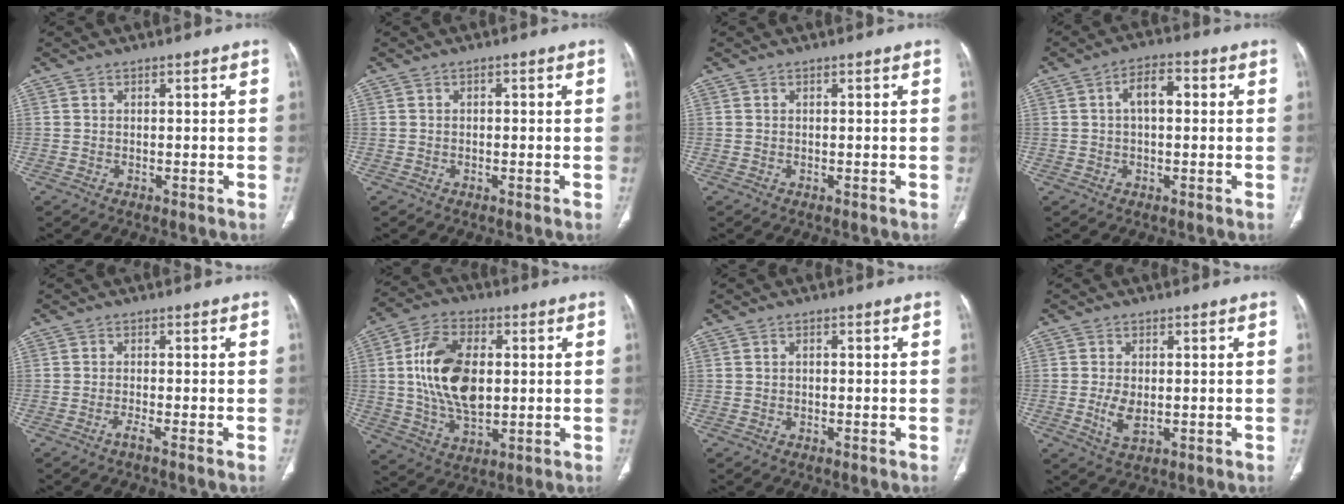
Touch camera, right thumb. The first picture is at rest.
{"total": 0.5, "force": [-0.1, 0.4, 0.3], "torque": [-0.001, 0.002, -0.005]}
{"total": 0.0}
{"total": 5.6, "force": [0.8, 3.0, 4.7], "torque": [-0.078, 0.020, 0.006]}
{"total": 1.4, "force": [-0.9, -0.6, 0.8], "torque": [-0.016, 0.000, -0.021]}
{"total": 16.0, "force": [1.6, 9.4, 12.9], "torque": [-0.231, 0.003, 0.031]}
{"total": 0.6, "force": [0.0, 0.4, 0.4], "torque": [-0.007, 0.001, -0.002]}
{"total": 4.4, "force": [-0.5, 2.4, 3.7], "torque": [-0.074, -0.008, -0.003]}